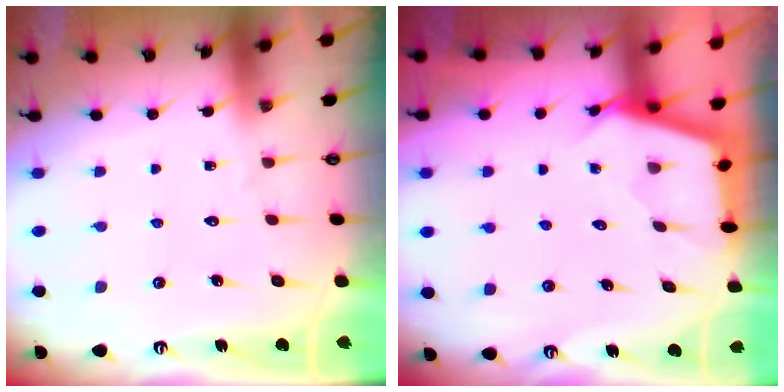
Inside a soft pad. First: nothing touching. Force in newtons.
{"total": 2.4, "press": 2.4, "slide": 0.2}